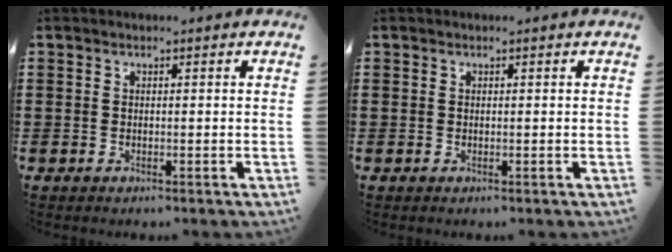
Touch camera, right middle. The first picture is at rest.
{"total": 0.0}